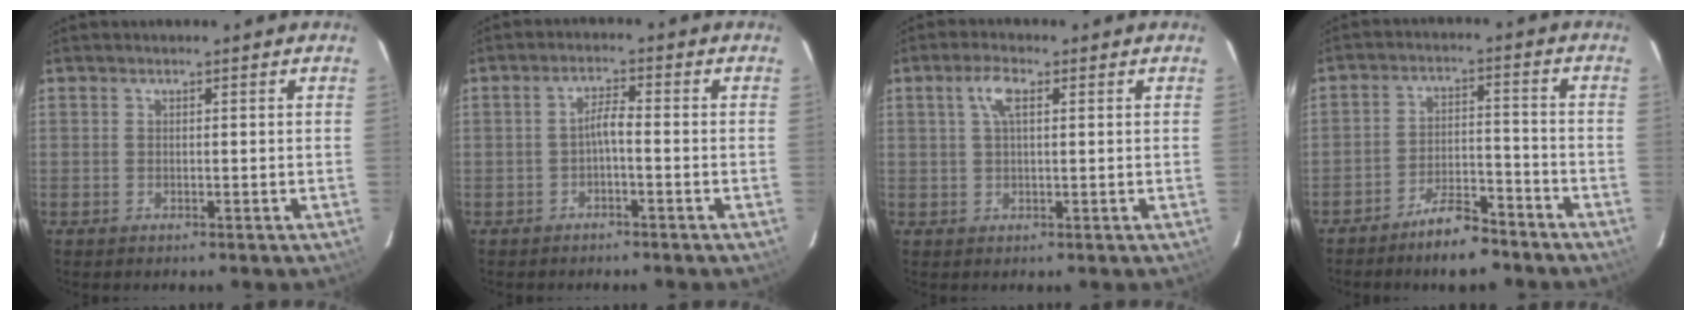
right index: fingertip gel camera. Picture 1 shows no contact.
{"total": 2.5, "force": [-1.2, 0.3, 2.2], "torque": [-0.045, 0.009, -0.022]}
{"total": 3.9, "force": [1.3, 1.5, 3.3], "torque": [-0.066, 0.010, 0.025]}
{"total": 8.7, "force": [-7.2, 2.7, 4.1], "torque": [-0.086, 0.016, -0.112]}